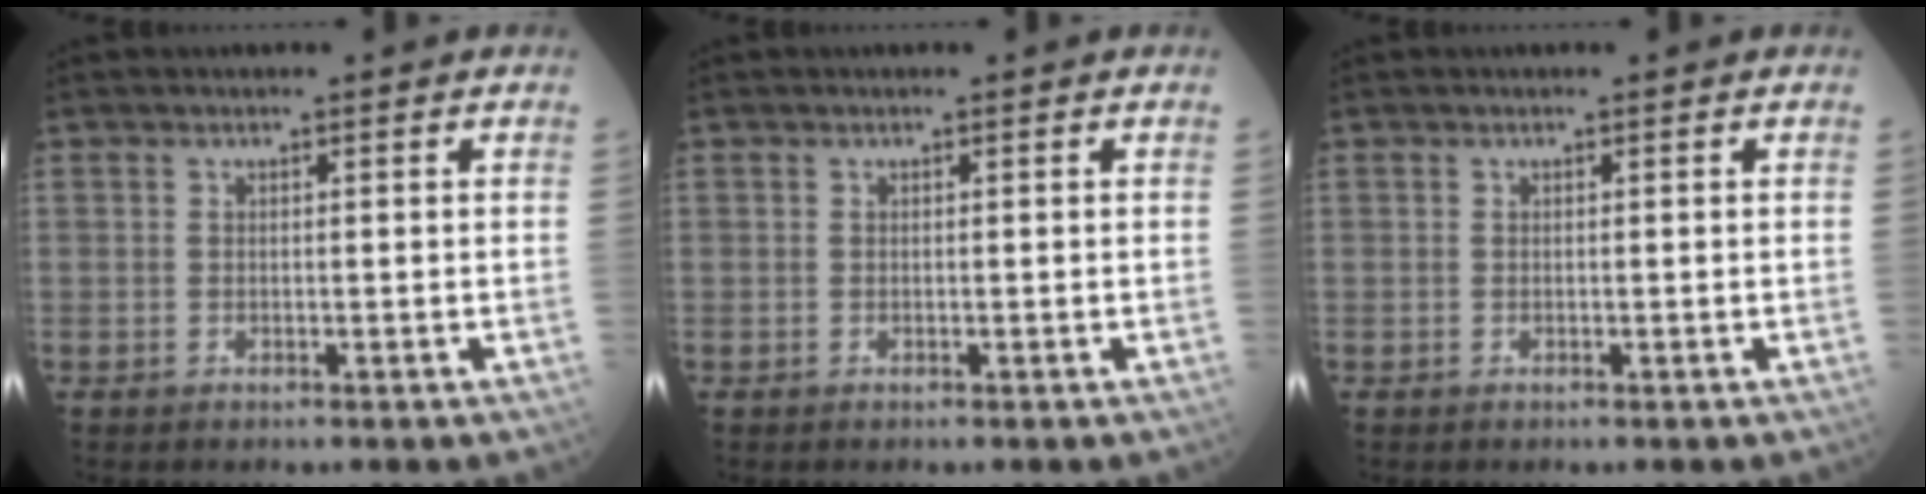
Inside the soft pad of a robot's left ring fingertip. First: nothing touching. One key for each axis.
{"total": 0.0}
{"total": 0.0}